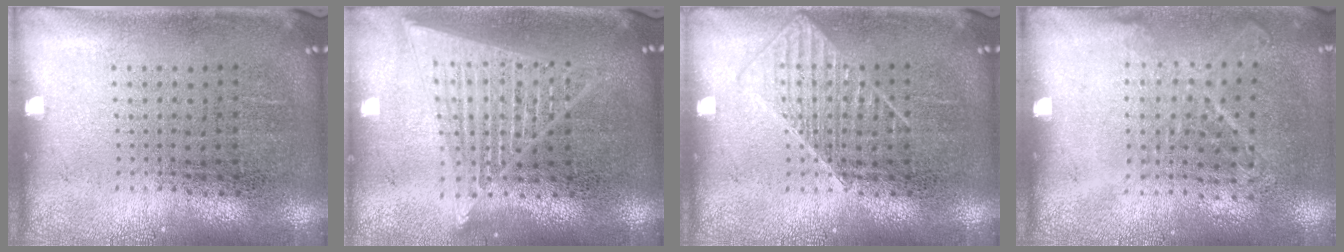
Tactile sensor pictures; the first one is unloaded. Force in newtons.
{"total": 1.8, "press": 1.6, "slide": 0.8}
{"total": 1.5, "press": 1.5, "slide": 0.3}
{"total": 1.1, "press": 1.0, "slide": 0.5}